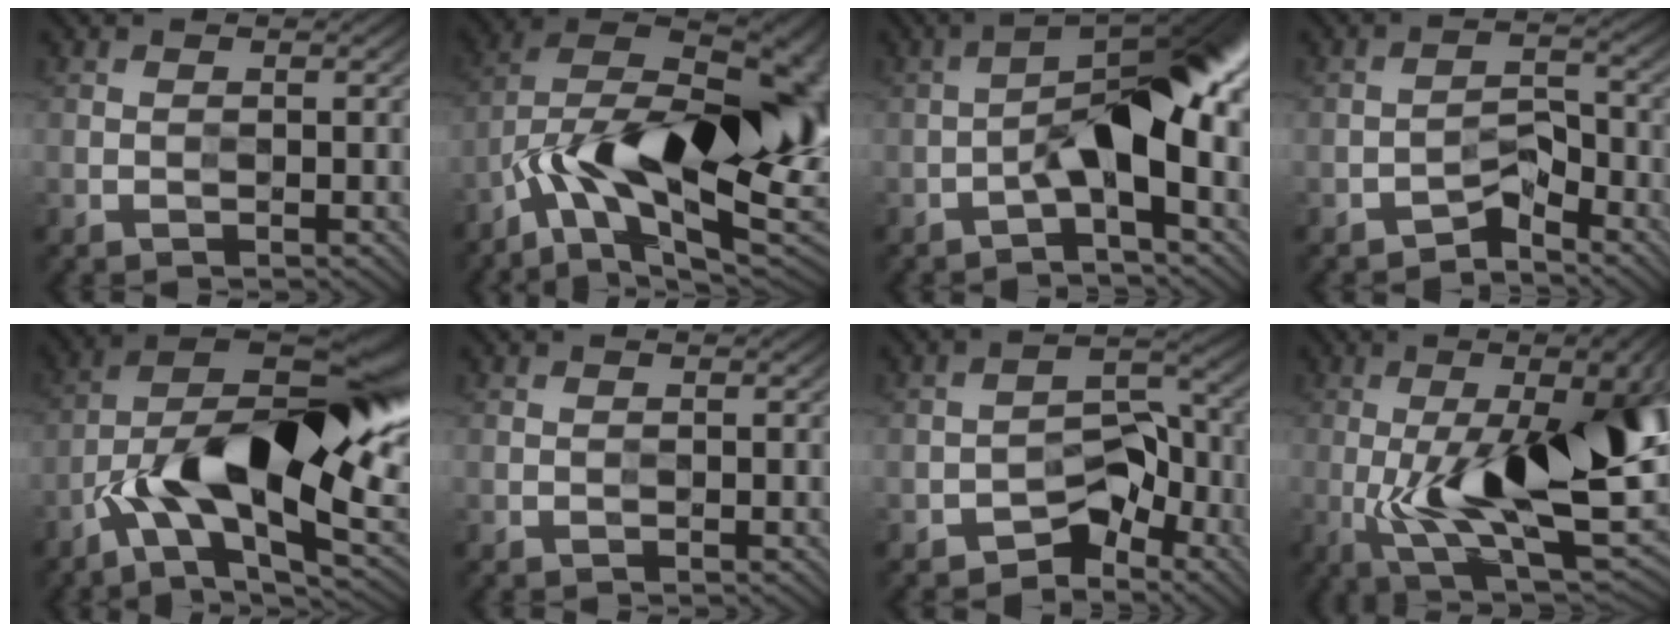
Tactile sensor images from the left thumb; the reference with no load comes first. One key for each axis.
{"total": 20.0, "fx": -5.3, "fy": 9.1, "fz": 17.1, "tx": -0.265, "ty": -0.004, "tz": -0.087}
{"total": 9.1, "fx": -2.0, "fy": 2.7, "fz": 8.5, "tx": -0.134, "ty": 0.026, "tz": -0.041}
{"total": 3.4, "fx": -2.8, "fy": 1.3, "fz": 1.5, "tx": -0.017, "ty": 0.012, "tz": -0.058}
{"total": 17.3, "fx": -4.1, "fy": 7.0, "fz": 15.3, "tx": -0.240, "ty": 0.013, "tz": -0.073}
{"total": 0.0}
{"total": 5.6, "fx": -3.8, "fy": 3.1, "fz": 2.7, "tx": -0.019, "ty": 0.014, "tz": -0.071}
{"total": 18.2, "fx": -0.9, "fy": 5.3, "fz": 17.3, "tx": -0.241, "ty": 0.011, "tz": -0.005}